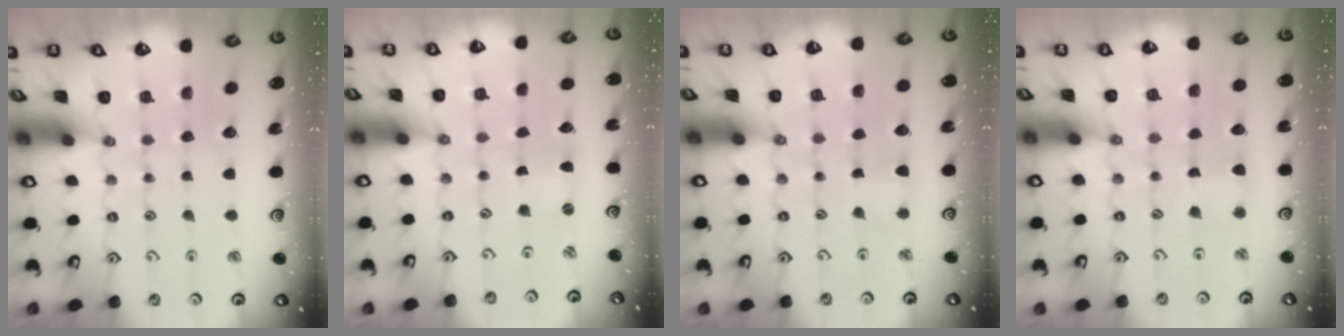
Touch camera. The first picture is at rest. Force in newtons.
{"total": 0.0}
{"total": 2.1, "press": 2.0, "slide": 0.4}
{"total": 2.7, "press": 2.7, "slide": 0.3}